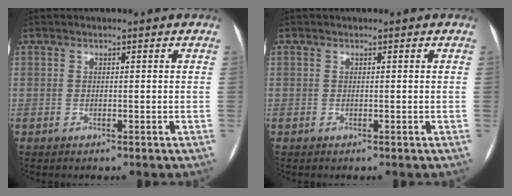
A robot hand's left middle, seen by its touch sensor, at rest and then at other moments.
{"total": 0.0}